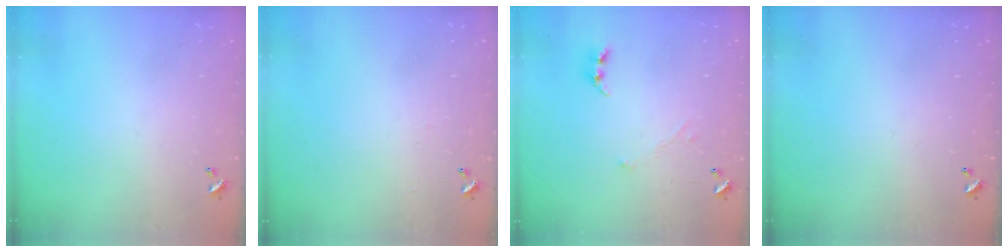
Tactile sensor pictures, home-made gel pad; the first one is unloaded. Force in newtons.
{"total": 2.6, "press": 2.6, "slide": 0.4}
{"total": 0.7, "press": 0.0, "slide": 0.7}
{"total": 0.0}